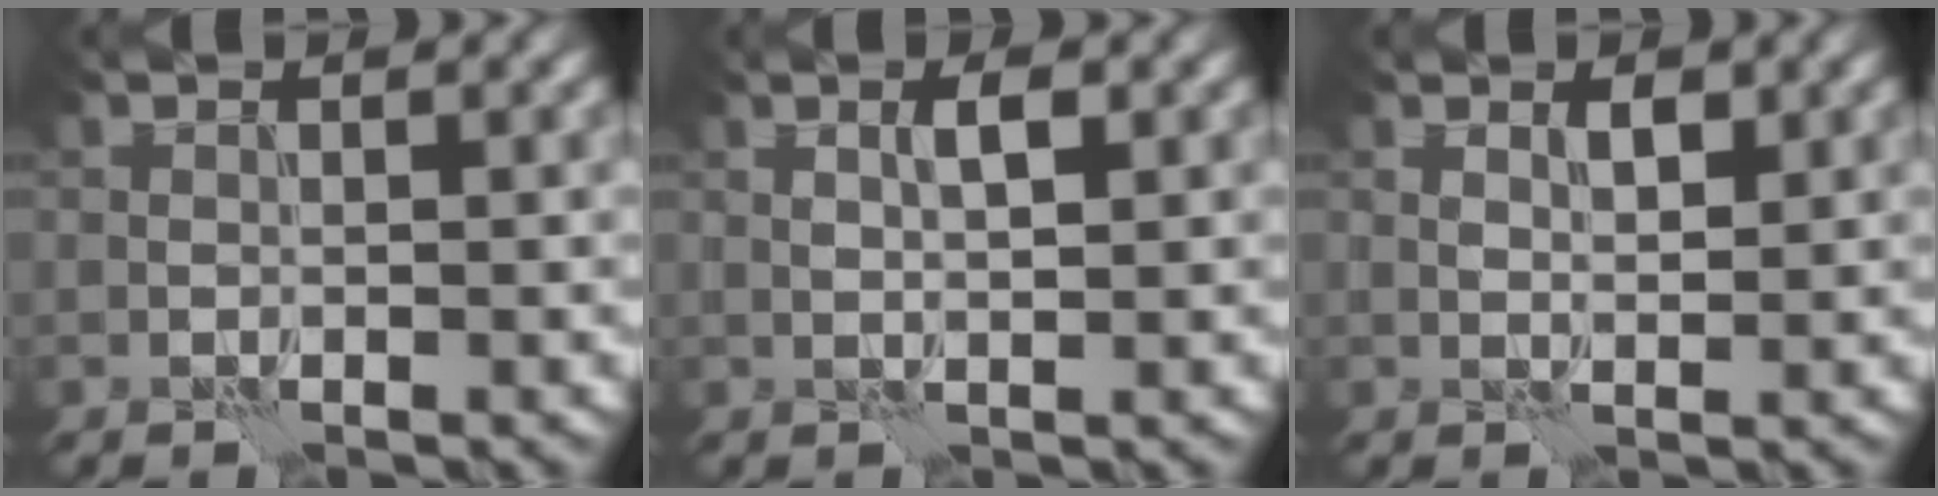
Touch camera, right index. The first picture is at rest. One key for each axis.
{"total": 1.9, "fx": 0.6, "fy": 0.4, "fz": 1.8, "tx": -0.032, "ty": 0.003, "tz": 0.009}
{"total": 1.3, "fx": 0.8, "fy": 0.6, "fz": 0.9, "tx": -0.016, "ty": -0.004, "tz": 0.016}